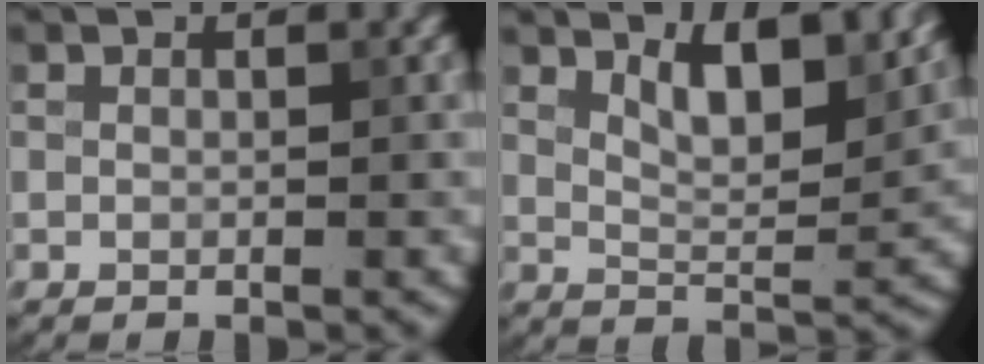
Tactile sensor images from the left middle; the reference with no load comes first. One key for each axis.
{"total": 6.1, "fx": 3.7, "fy": 2.0, "fz": 4.4, "tx": -0.072, "ty": 0.002, "tz": 0.057}